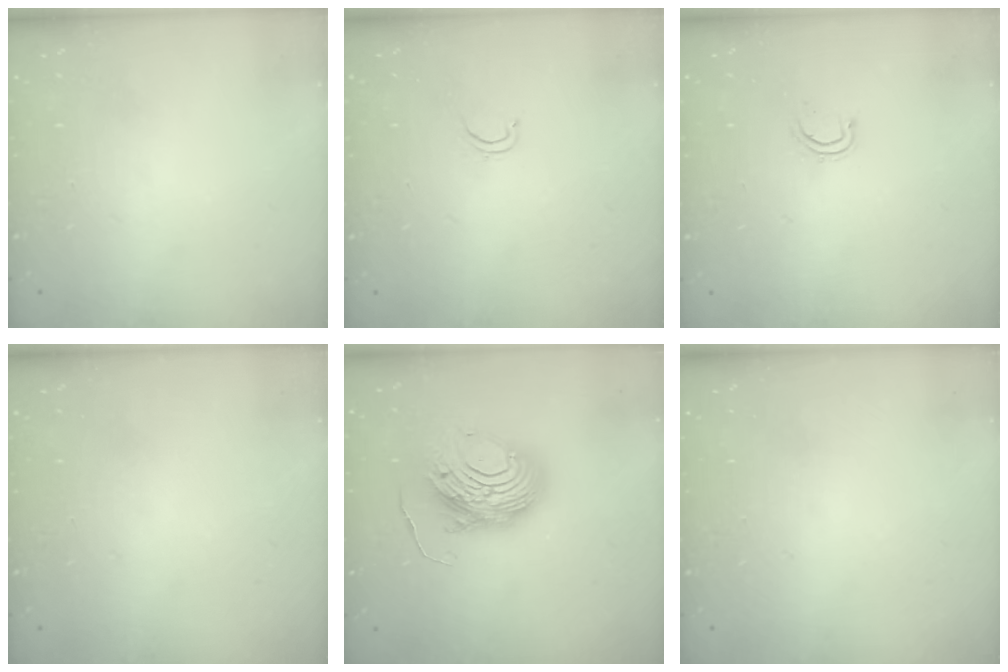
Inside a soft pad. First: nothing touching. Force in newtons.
{"total": 2.6, "press": 2.5, "slide": 0.4}
{"total": 4.3, "press": 4.2, "slide": 1.0}
{"total": 0.0}
{"total": 12.5, "press": 12.5, "slide": 0.7}
{"total": 0.0}